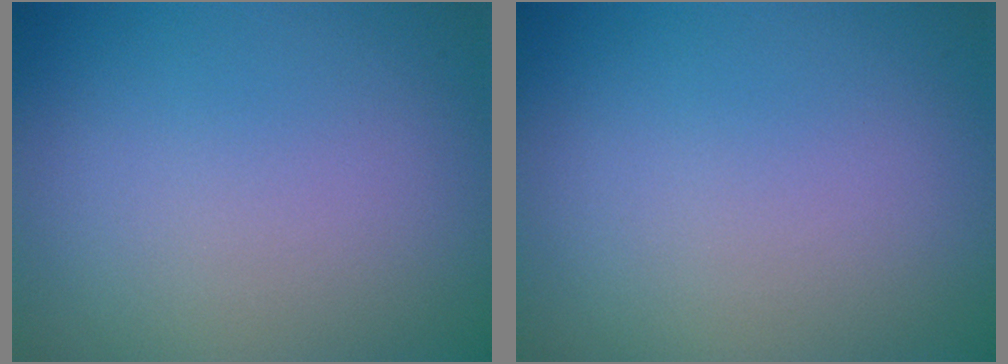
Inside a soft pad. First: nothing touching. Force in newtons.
{"total": 0.0}